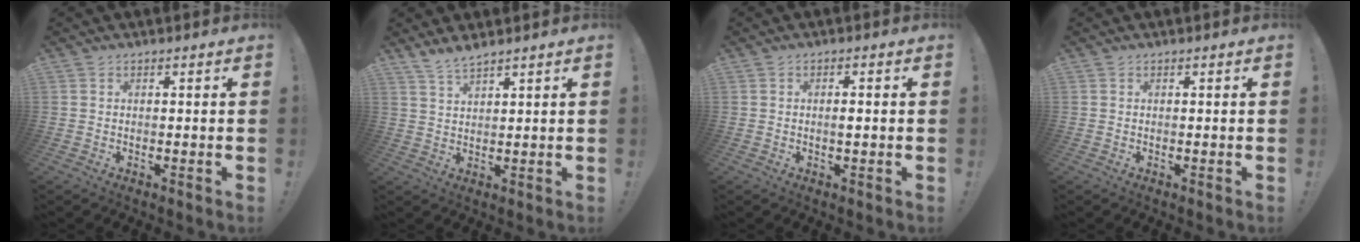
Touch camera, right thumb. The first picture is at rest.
{"total": 4.0, "force": [3.6, 0.3, 1.7], "torque": [-0.036, -0.021, 0.066]}
{"total": 1.7, "force": [-0.3, 0.4, 1.7], "torque": [-0.023, 0.000, -0.009]}
{"total": 0.0}